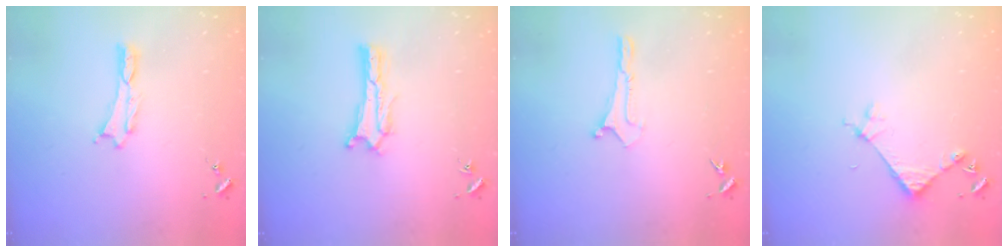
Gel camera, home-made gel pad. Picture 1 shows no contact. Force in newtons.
{"total": 0.6, "press": 0.5, "slide": 0.2}
{"total": 0.0}
{"total": 4.2, "press": 4.2, "slide": 0.3}